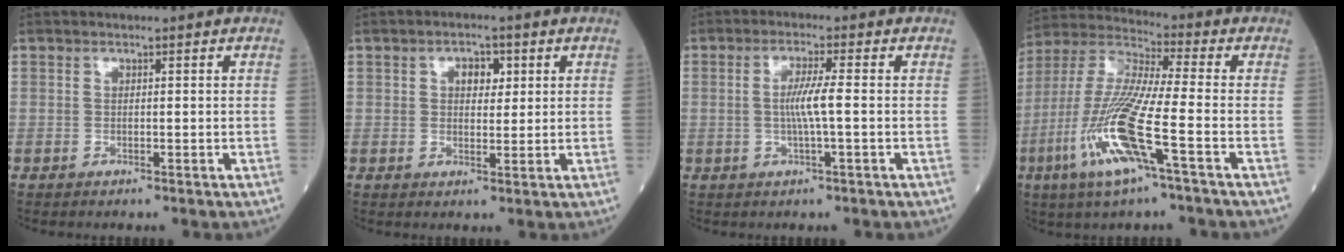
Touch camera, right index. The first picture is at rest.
{"total": 3.5, "force": [1.2, 2.1, 2.5], "torque": [-0.037, 0.007, 0.018]}
{"total": 4.3, "force": [-0.3, -0.3, 4.3], "torque": [-0.085, 0.001, -0.006]}
{"total": 15.7, "force": [-5.7, 0.8, 14.6], "torque": [-0.314, -0.016, -0.115]}